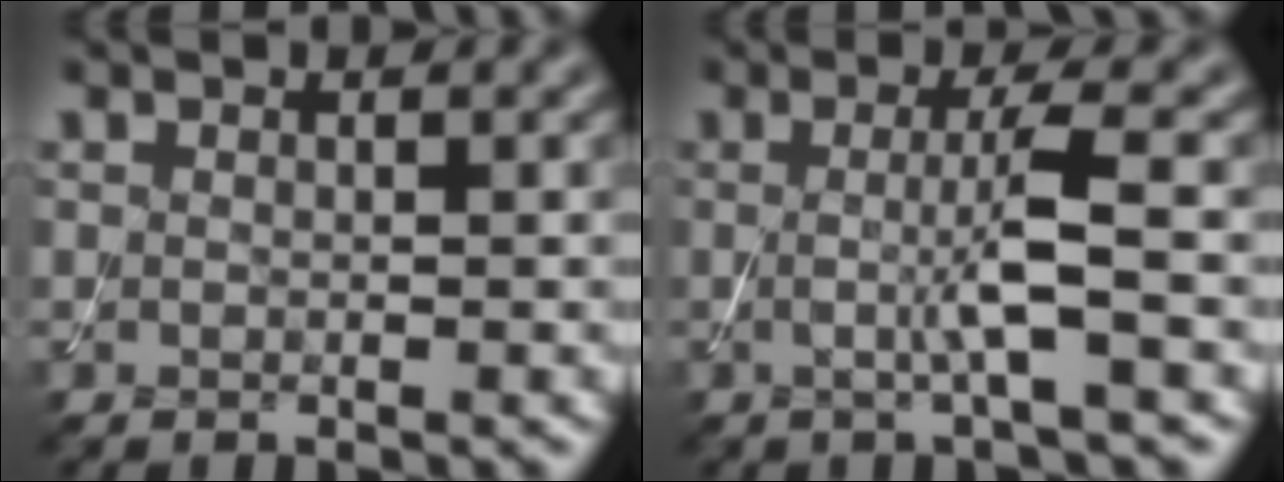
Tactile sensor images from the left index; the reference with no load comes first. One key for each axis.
{"total": 3.9, "fx": -0.2, "fy": 0.5, "fz": 3.8, "tx": -0.072, "ty": -0.005, "tz": -0.007}